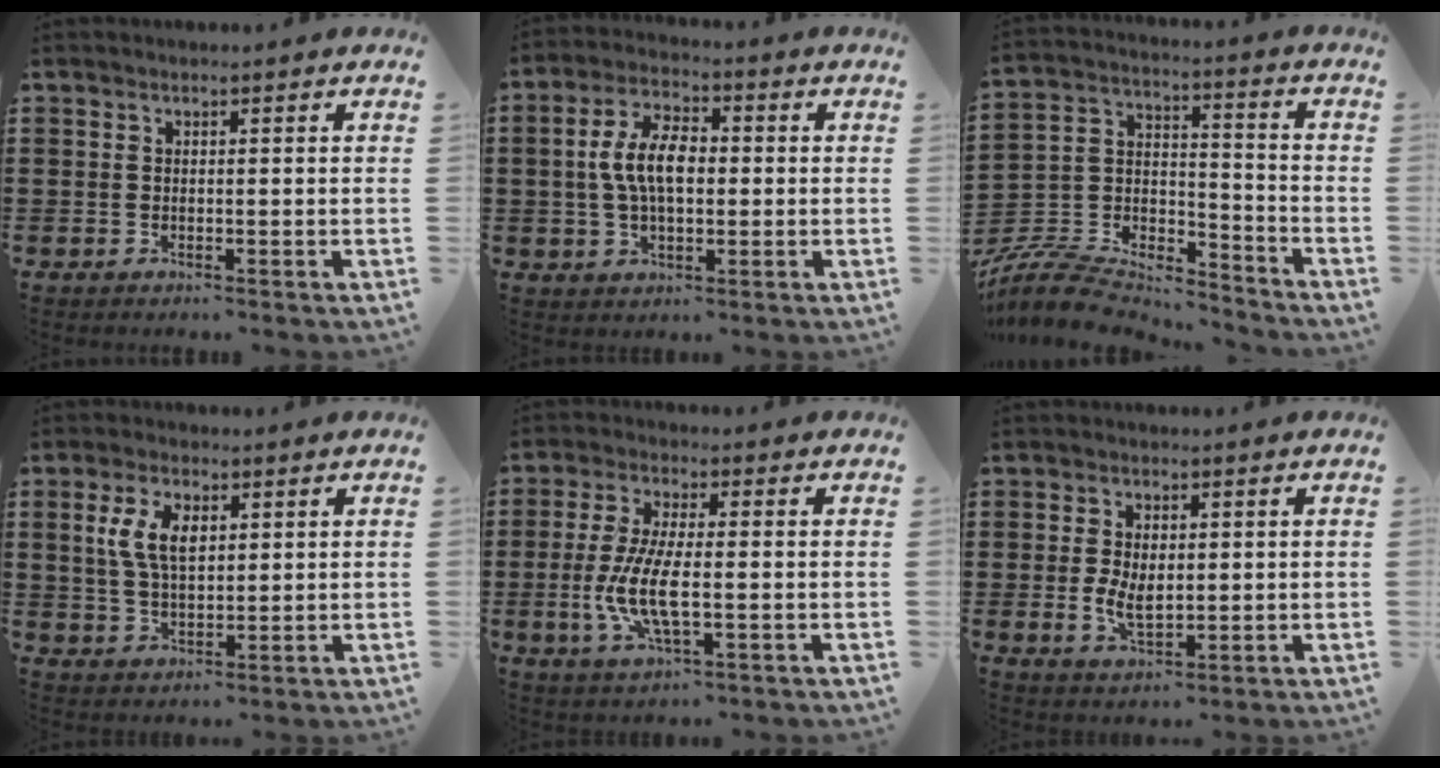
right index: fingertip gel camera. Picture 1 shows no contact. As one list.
[{"total": 8.0, "force": [0.1, 4.1, 6.9], "torque": [-0.151, 0.009, -0.006]}, {"total": 8.4, "force": [-7.9, 2.3, 1.6], "torque": [-0.047, 0.002, -0.159]}, {"total": 6.1, "force": [1.8, 3.3, 4.8], "torque": [-0.112, 0.010, 0.028]}, {"total": 7.7, "force": [-1.7, 2.4, 7.1], "torque": [-0.161, -0.011, -0.038]}, {"total": 4.1, "force": [0.0, 2.6, 3.2], "torque": [-0.068, 0.006, 0.000]}]